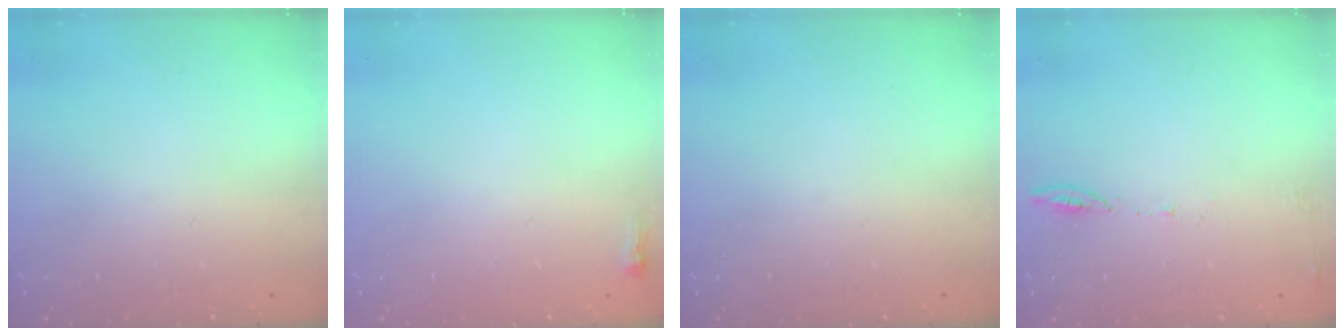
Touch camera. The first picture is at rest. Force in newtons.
{"total": 2.2, "press": 2.2, "slide": 0.6}
{"total": 0.0}
{"total": 5.8, "press": 5.7, "slide": 0.9}